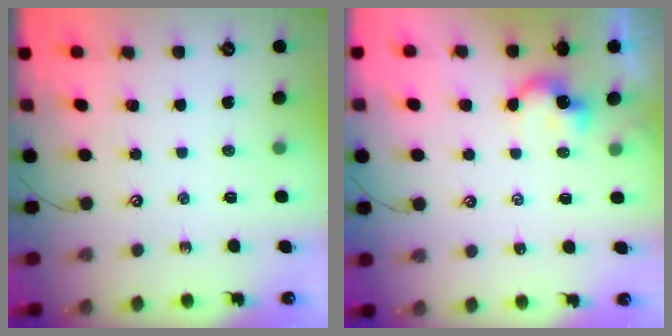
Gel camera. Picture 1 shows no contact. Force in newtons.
{"total": 2.4, "press": 2.3, "slide": 0.3}